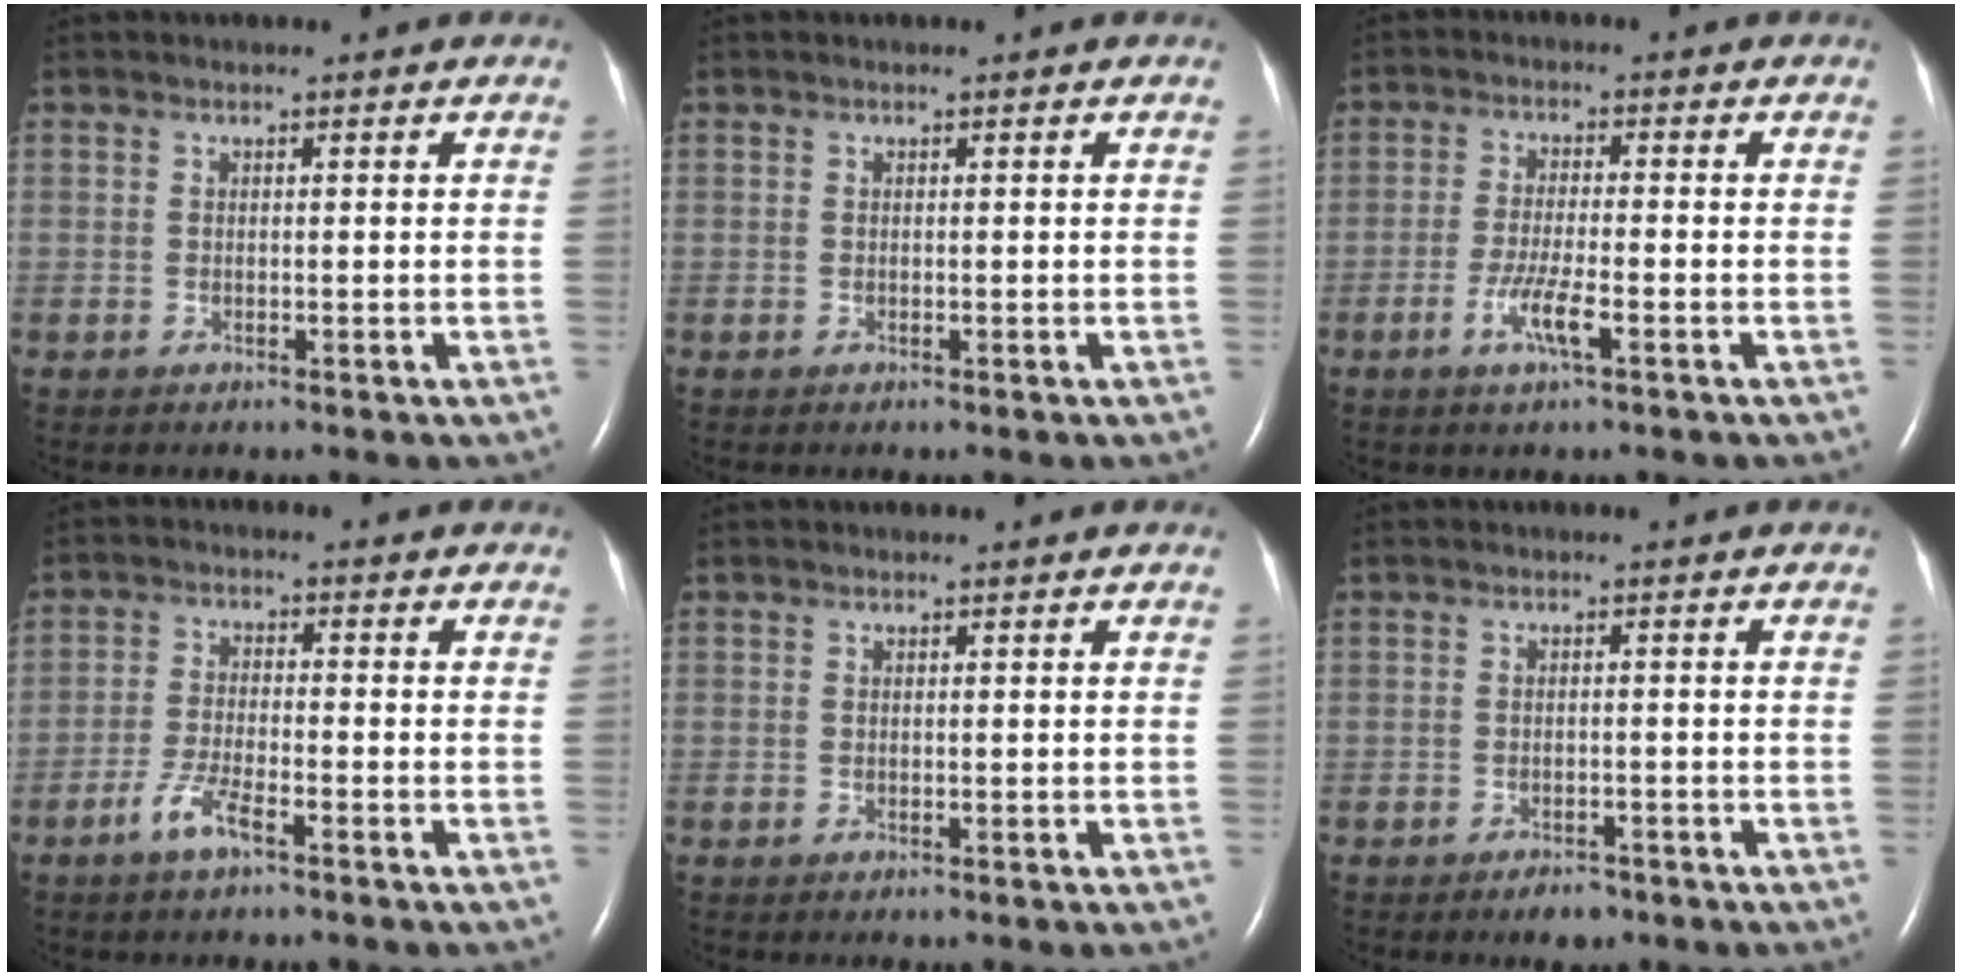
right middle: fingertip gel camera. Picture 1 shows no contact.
{"total": 0.0}
{"total": 4.8, "force": [-2.2, 0.3, 4.2], "torque": [-0.088, -0.007, -0.042]}
{"total": 4.4, "force": [-2.9, 0.7, 3.3], "torque": [-0.076, -0.003, -0.056]}
{"total": 0.0}
{"total": 2.3, "force": [-1.7, 1.0, 1.0], "torque": [-0.022, 0.000, -0.020]}